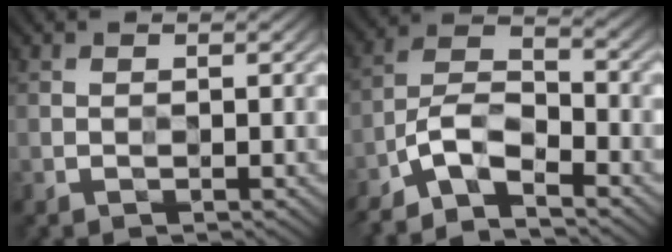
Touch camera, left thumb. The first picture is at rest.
{"total": 8.9, "force": [-6.1, 2.7, 5.9], "torque": [-0.111, 0.000, -0.132]}